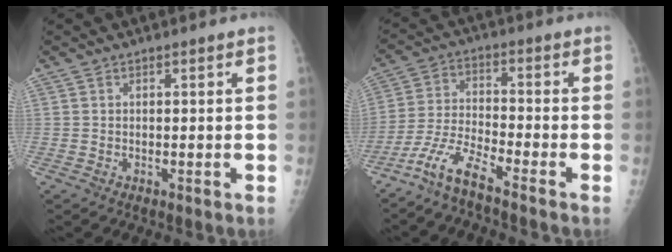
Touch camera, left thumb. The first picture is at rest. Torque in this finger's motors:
{"motor_torque": [-0.07, 0.12, 0.30, 0.76, 0.06]}